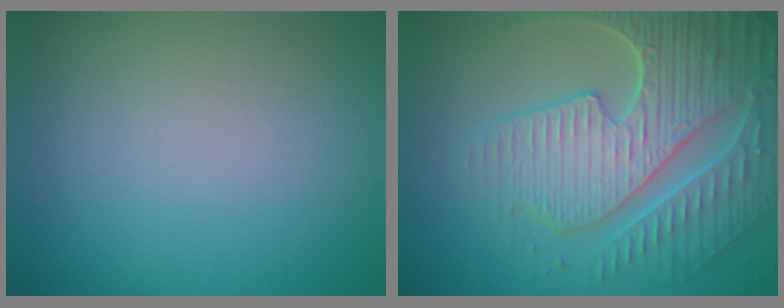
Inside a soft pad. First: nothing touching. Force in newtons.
{"total": 8.5, "press": 6.1, "slide": 5.9}